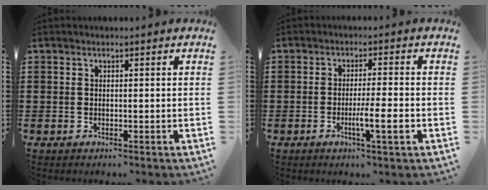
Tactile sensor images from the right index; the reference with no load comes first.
{"total": 5.3, "force": [-1.8, 0.3, 4.9], "torque": [-0.080, -0.009, -0.030]}